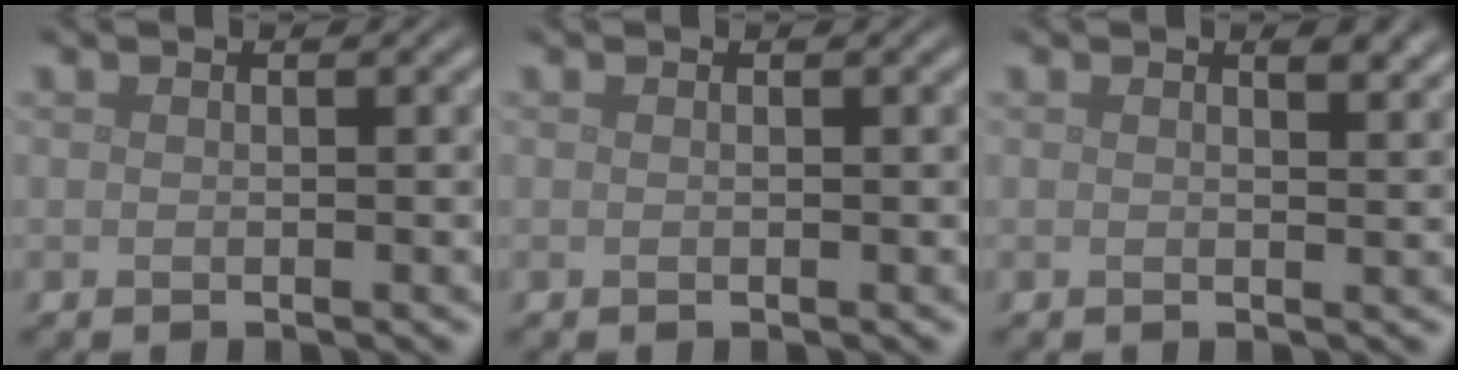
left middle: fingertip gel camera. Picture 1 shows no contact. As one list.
[{"total": 0.0}, {"total": 1.7, "force": [1.3, 0.6, 1.0], "torque": [-0.007, 0.000, 0.020]}]